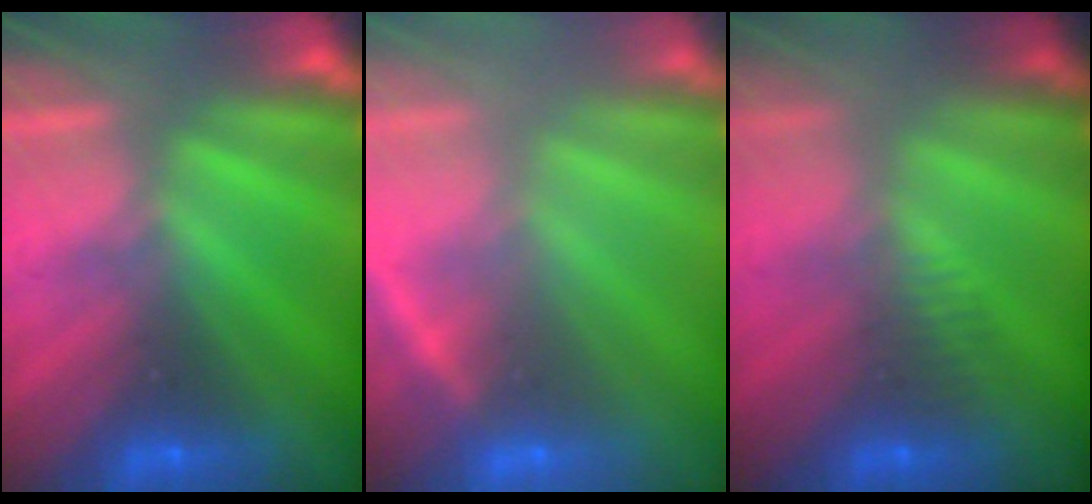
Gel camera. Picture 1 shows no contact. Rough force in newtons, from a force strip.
{"total": 2.4}
{"total": 2.7}